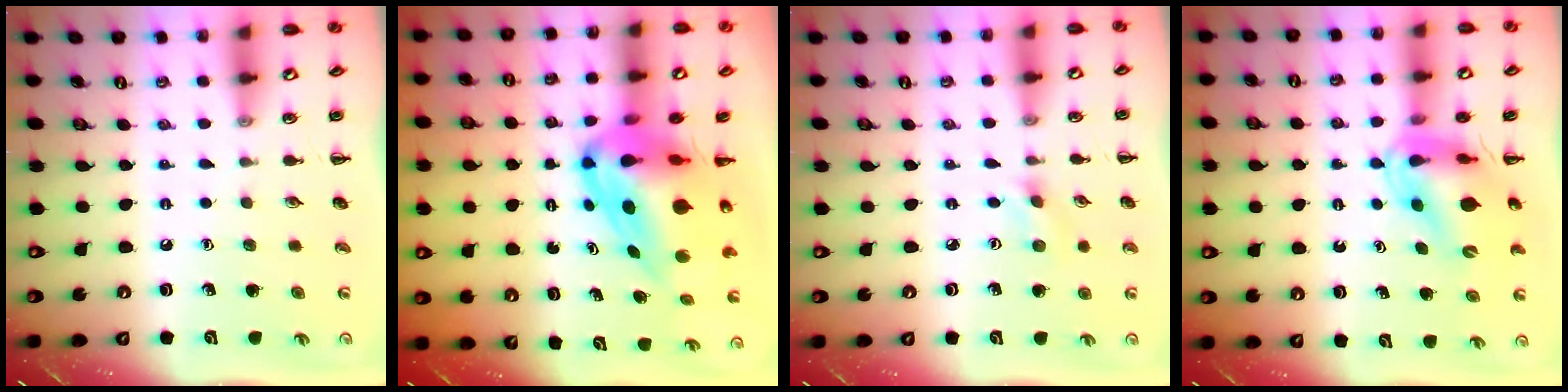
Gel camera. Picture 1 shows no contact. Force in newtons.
{"total": 11.5, "press": 10.9, "slide": 3.6}
{"total": 1.4, "press": 1.3, "slide": 0.4}
{"total": 12.8, "press": 12.0, "slide": 4.3}